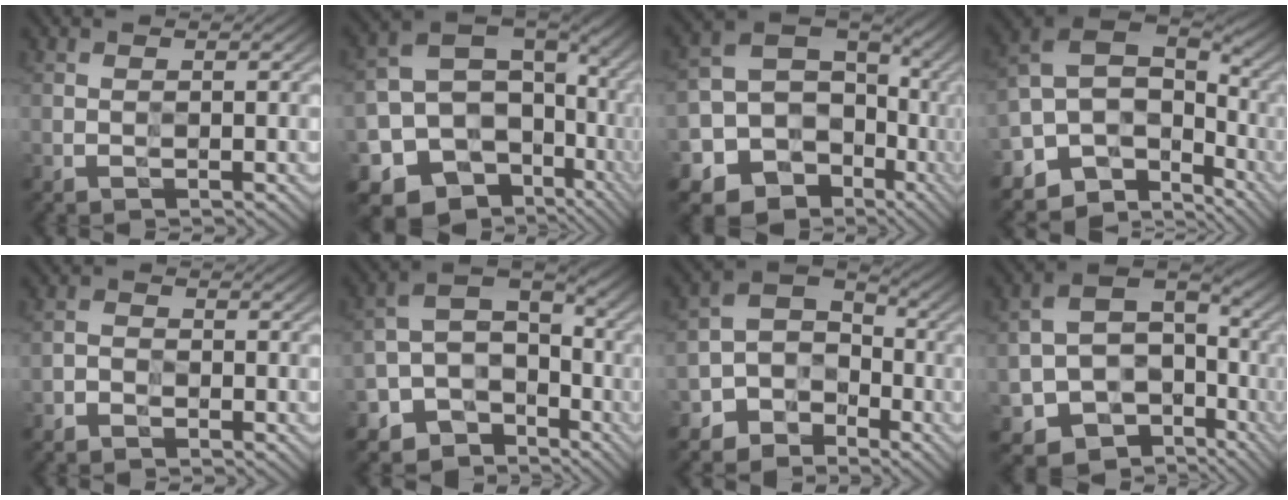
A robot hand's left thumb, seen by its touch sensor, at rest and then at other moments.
{"total": 16.4, "force": [-5.3, 13.0, 8.5], "torque": [-0.177, -0.042, -0.066]}
{"total": 17.2, "force": [-6.3, 14.3, 7.1], "torque": [-0.161, -0.044, -0.096]}
{"total": 10.1, "force": [-4.9, 7.2, 5.0], "torque": [-0.112, -0.015, -0.087]}
{"total": 1.5, "force": [-1.2, 0.8, 0.1], "torque": [0.001, -0.002, -0.028]}
{"total": 9.4, "force": [-5.9, 6.4, 3.7], "torque": [-0.062, -0.018, -0.114]}
{"total": 6.8, "force": [-4.3, 5.0, 1.7], "torque": [-0.021, -0.008, -0.096]}
{"total": 12.1, "force": [-4.6, 9.1, 6.4], "torque": [-0.112, -0.047, -0.070]}